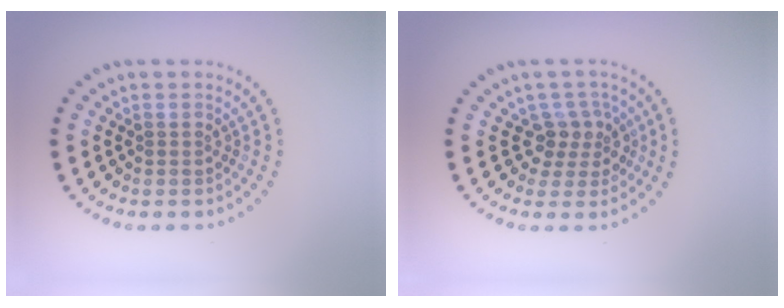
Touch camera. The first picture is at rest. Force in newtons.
{"total": 2.7, "press": 2.0, "slide": 1.8}